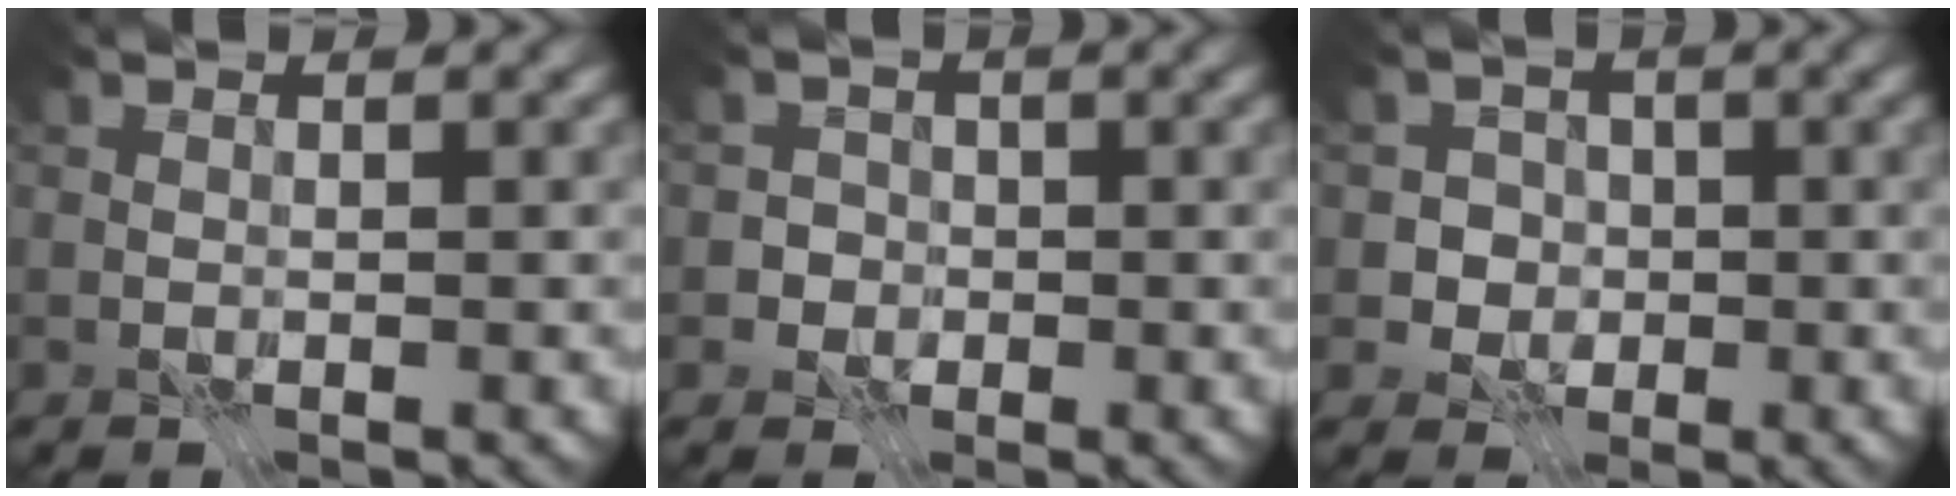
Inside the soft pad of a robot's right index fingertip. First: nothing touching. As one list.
[{"total": 2.2, "force": [-0.7, 2.0, 0.3], "torque": [0.018, 0.005, -0.022]}, {"total": 2.9, "force": [-0.6, 2.8, 0.7], "torque": [0.010, 0.003, -0.024]}]